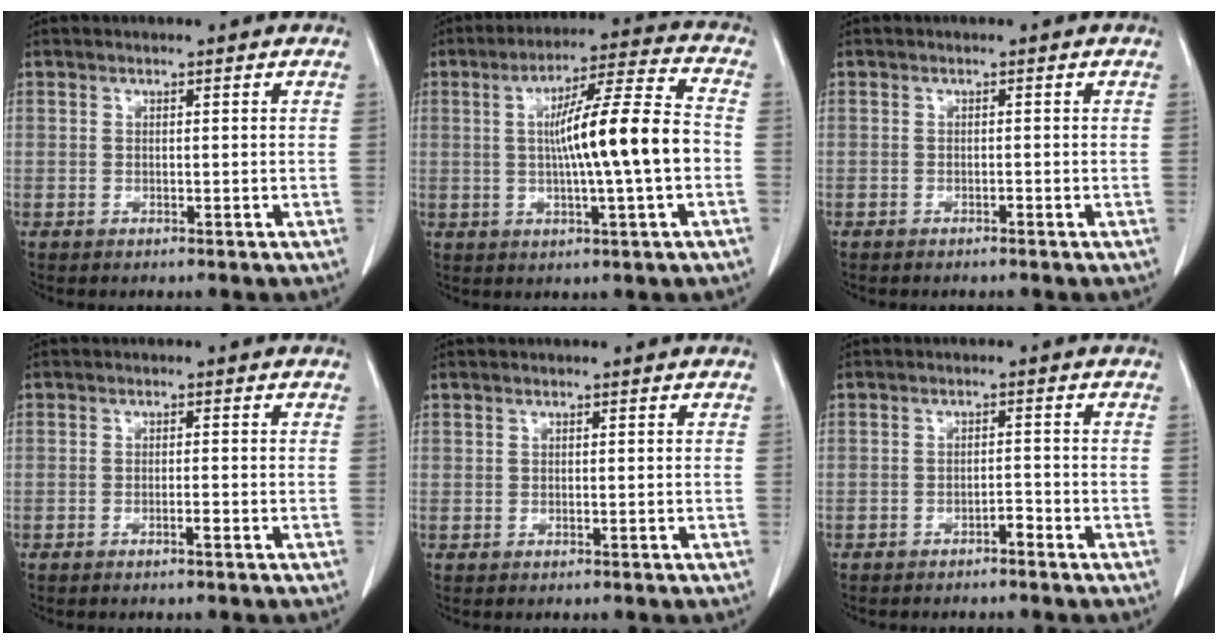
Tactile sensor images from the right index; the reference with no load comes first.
{"total": 13.8, "force": [-0.6, 0.2, 13.7], "torque": [-0.223, 0.012, -0.014]}
{"total": 0.0}
{"total": 1.2, "force": [-0.6, 0.0, 1.0], "torque": [-0.019, 0.001, -0.011]}
{"total": 0.0}
{"total": 1.5, "force": [-1.2, 0.3, 0.8], "torque": [-0.011, 0.003, -0.020]}